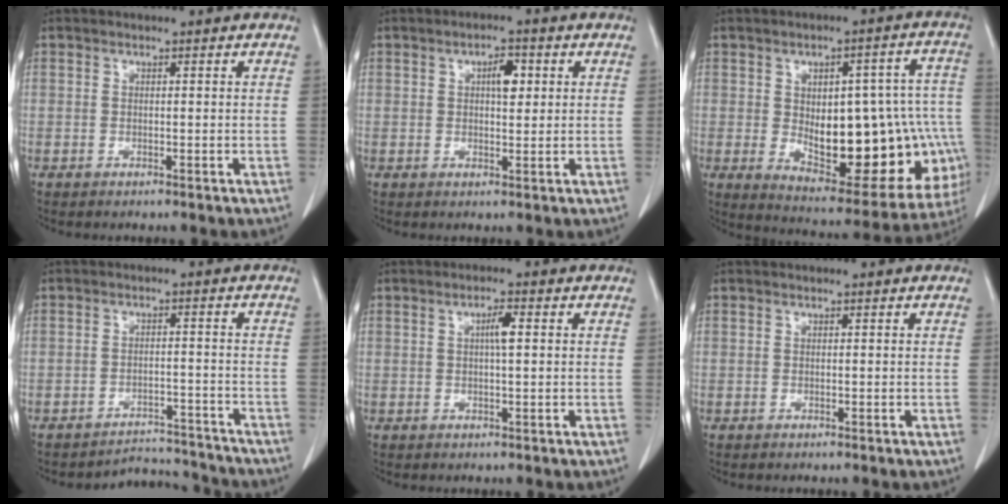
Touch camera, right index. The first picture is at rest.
{"total": 3.5, "force": [1.0, 1.4, 3.0], "torque": [-0.049, 0.005, 0.016]}
{"total": 24.0, "force": [-3.2, 10.1, 21.5], "torque": [-0.228, 0.026, -0.011]}
{"total": 6.3, "force": [-6.0, 1.2, -1.3], "torque": [0.022, 0.021, -0.083]}
{"total": 2.6, "force": [0.5, 0.2, 2.5], "torque": [-0.044, 0.003, 0.008]}
{"total": 0.0}